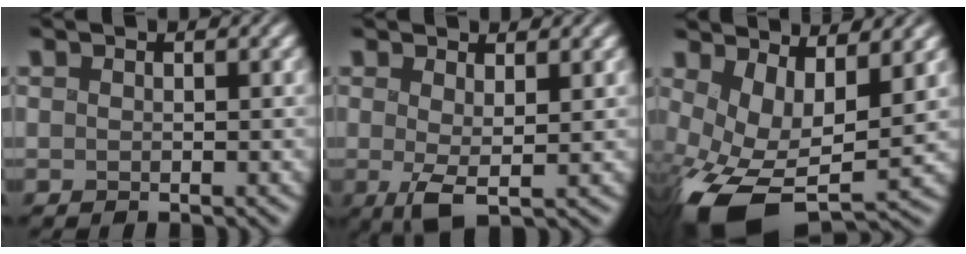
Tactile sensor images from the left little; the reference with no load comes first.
{"total": 2.7, "force": [0.3, 0.8, 2.5], "torque": [-0.046, -0.005, 0.003]}
{"total": 11.1, "force": [-1.3, 6.5, 8.9], "torque": [-0.176, -0.044, -0.007]}